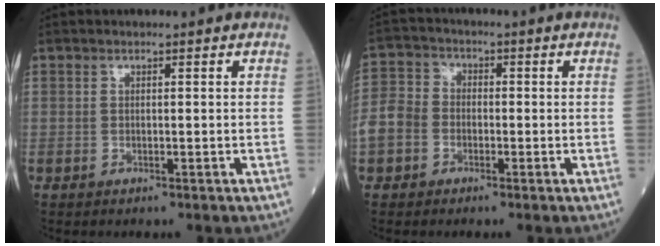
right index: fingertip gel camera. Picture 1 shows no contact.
{"total": 6.4, "force": [-2.0, 5.4, 2.9], "torque": [-0.086, 0.021, -0.046]}